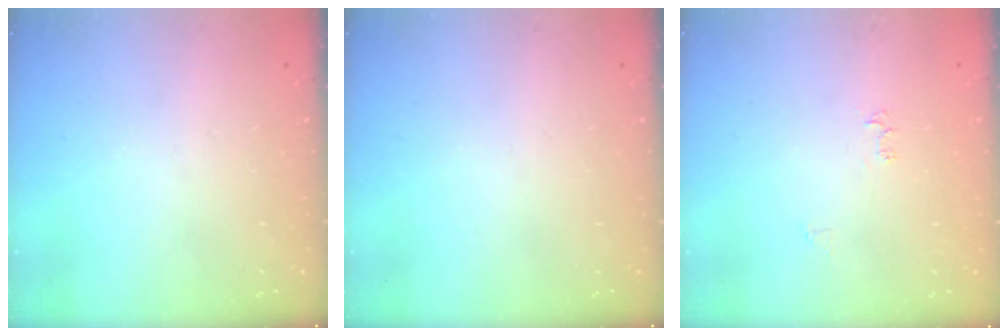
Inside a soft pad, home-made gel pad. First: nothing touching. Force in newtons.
{"total": 0.0}
{"total": 3.7, "press": 3.6, "slide": 0.5}